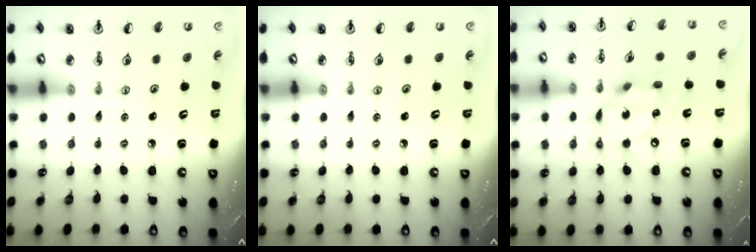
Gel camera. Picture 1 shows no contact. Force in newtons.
{"total": 0.0}
{"total": 13.4, "press": 13.3, "slide": 1.5}